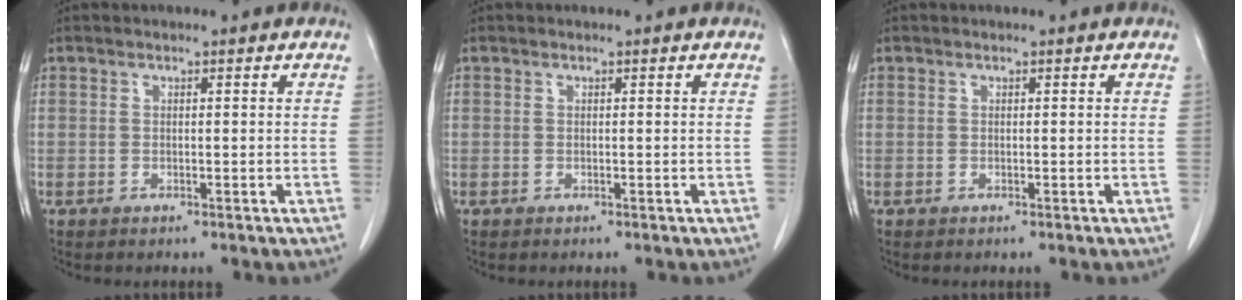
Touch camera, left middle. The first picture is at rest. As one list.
[{"total": 0.0}, {"total": 0.0}]